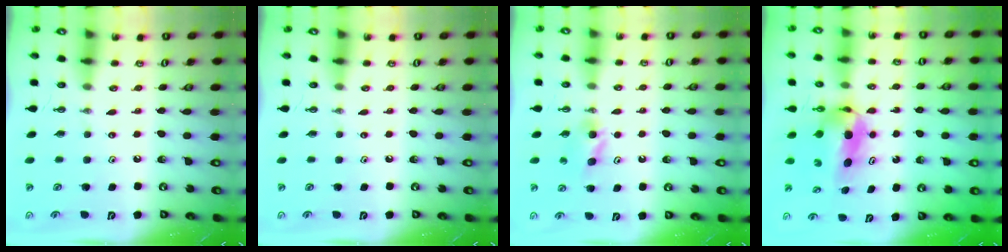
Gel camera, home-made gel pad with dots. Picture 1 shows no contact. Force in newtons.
{"total": 0.0}
{"total": 4.1, "press": 4.0, "slide": 1.1}
{"total": 5.9, "press": 5.5, "slide": 2.0}